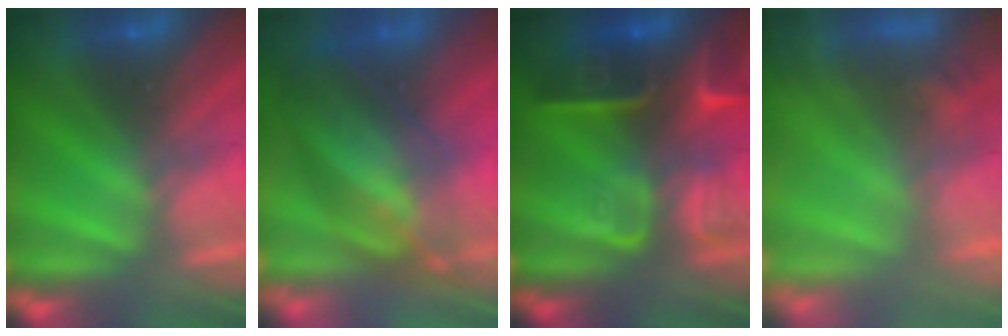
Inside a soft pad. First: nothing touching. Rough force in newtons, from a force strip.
{"total": 7.2}
{"total": 6.2}
{"total": 6.9}